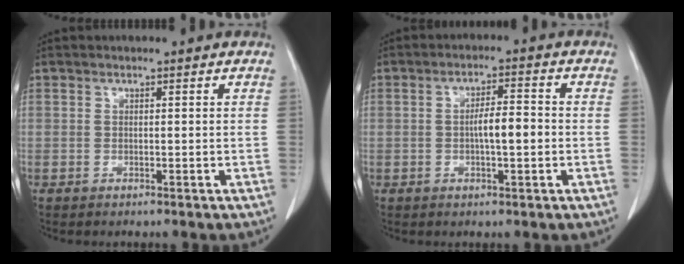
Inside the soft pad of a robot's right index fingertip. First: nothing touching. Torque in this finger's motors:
{"motor_torque": [0.85, -0.24, 0.54, 0.12]}